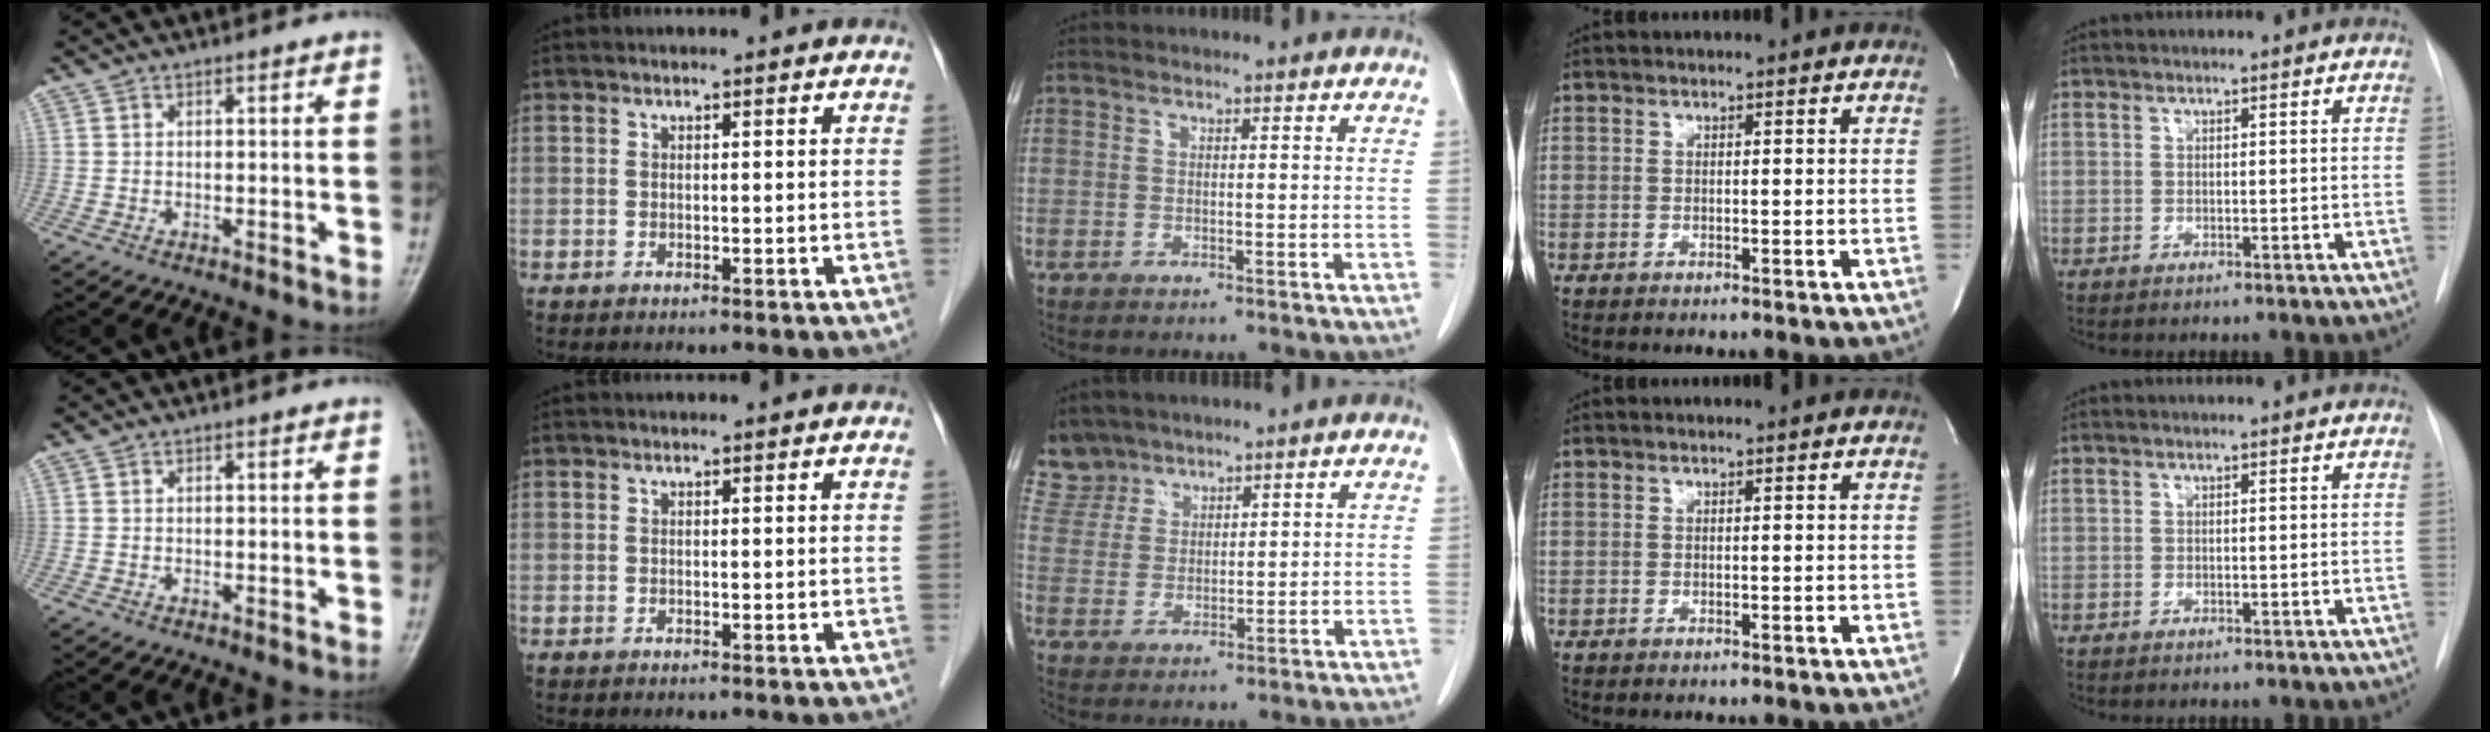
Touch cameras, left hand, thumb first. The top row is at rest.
{"middle": {"total": 6.4, "force": [5.6, 2.9, -0.4], "torque": [0.012, 0.004, 0.121]}}